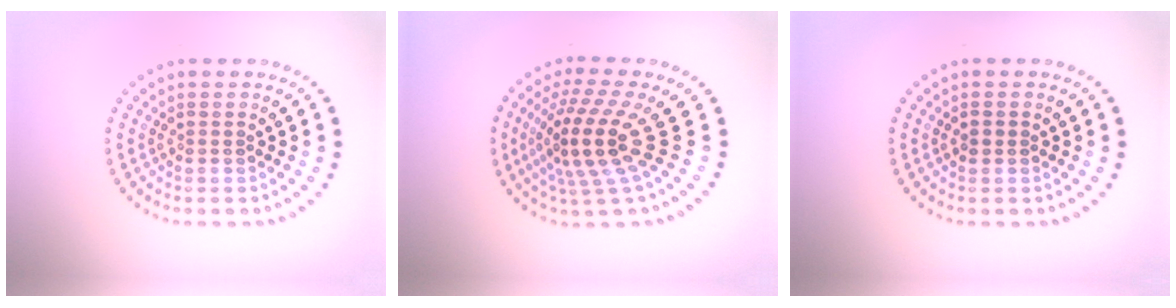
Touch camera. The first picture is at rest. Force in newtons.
{"total": 5.2, "press": 3.7, "slide": 3.7}
{"total": 0.9, "press": 0.9, "slide": 0.0}